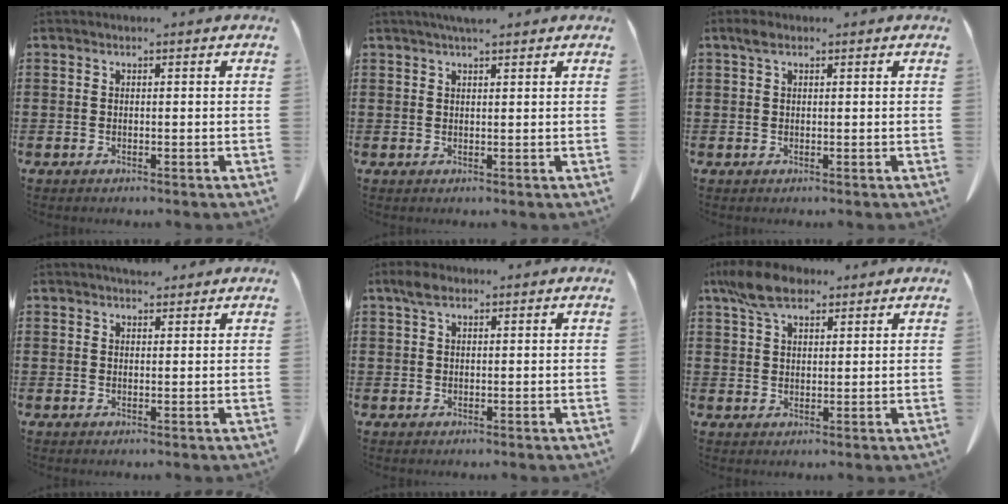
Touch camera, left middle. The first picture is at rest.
{"total": 2.3, "force": [1.9, 0.3, 1.3], "torque": [-0.029, 0.002, 0.034]}
{"total": 1.6, "force": [0.7, 1.0, 1.0], "torque": [-0.024, 0.005, 0.014]}
{"total": 2.3, "force": [2.1, 0.7, 0.6], "torque": [-0.010, -0.003, 0.038]}
{"total": 2.5, "force": [1.4, 1.3, 1.5], "torque": [-0.036, 0.006, 0.027]}
{"total": 6.8, "force": [4.7, 3.2, 3.7], "torque": [-0.088, 0.002, 0.089]}